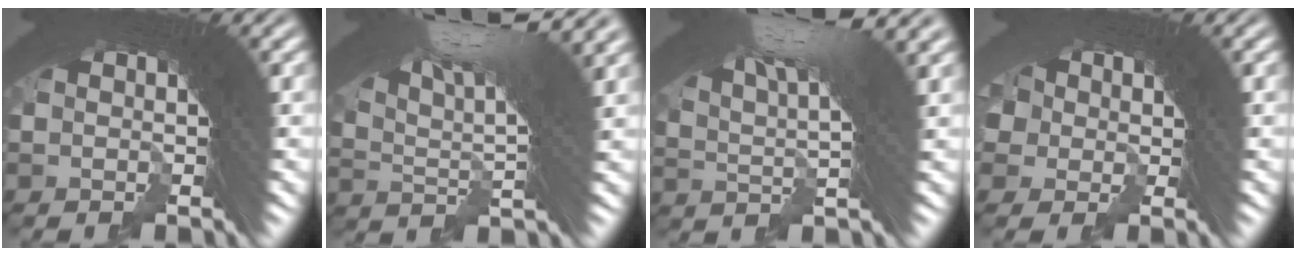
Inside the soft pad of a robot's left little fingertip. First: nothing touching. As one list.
[{"total": 10.0, "force": [4.9, 2.9, 8.3], "torque": [-0.120, 0.019, 0.072]}, {"total": 7.9, "force": [4.1, 2.0, 6.5], "torque": [-0.093, 0.018, 0.061]}, {"total": 3.8, "force": [-0.6, 3.4, 1.6], "torque": [-0.046, -0.017, -0.002]}]